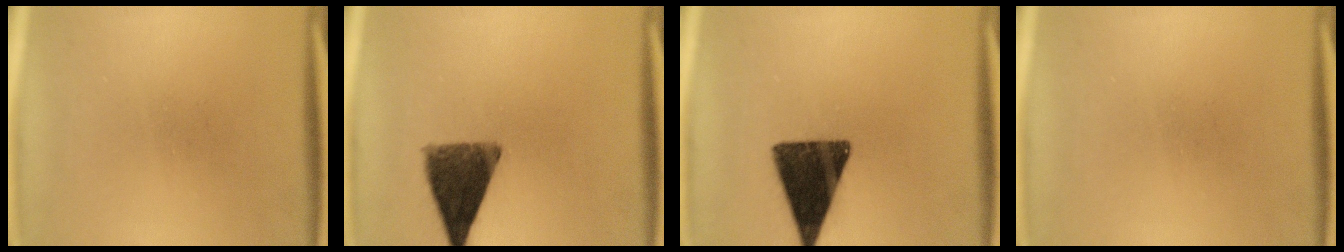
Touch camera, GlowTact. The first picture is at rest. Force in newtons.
{"total": 10.5}
{"total": 15.2}
{"total": 0.0}